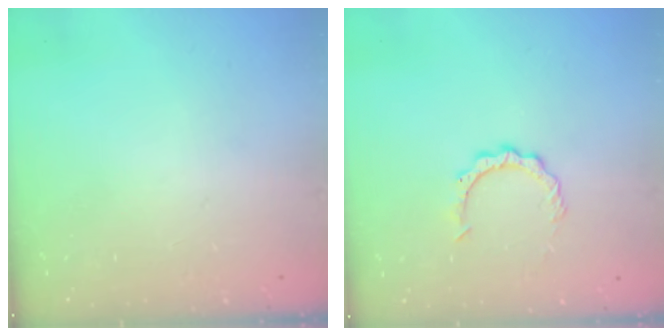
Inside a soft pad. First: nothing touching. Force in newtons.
{"total": 4.6, "press": 4.6, "slide": 0.2}